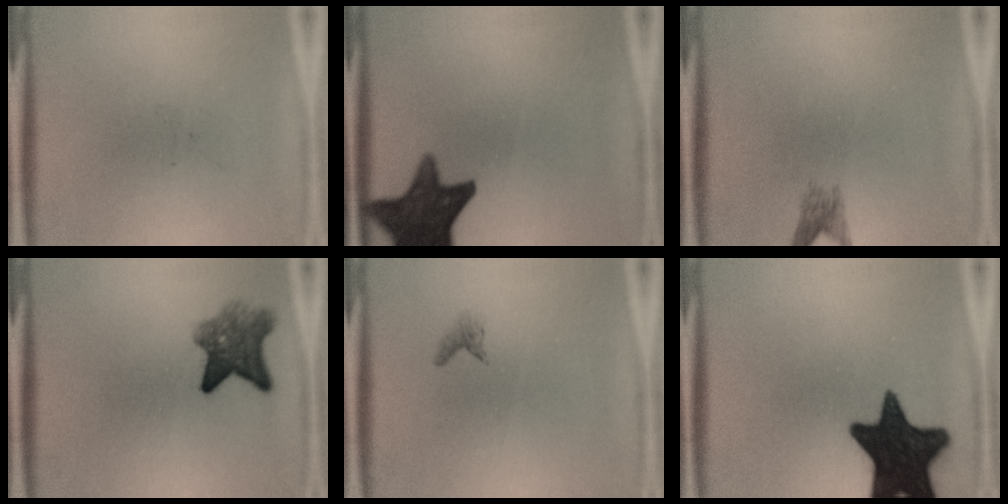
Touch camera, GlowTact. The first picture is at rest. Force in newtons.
{"total": 15.1}
{"total": 1.9}
{"total": 6.0}
{"total": 0.7}
{"total": 17.6}